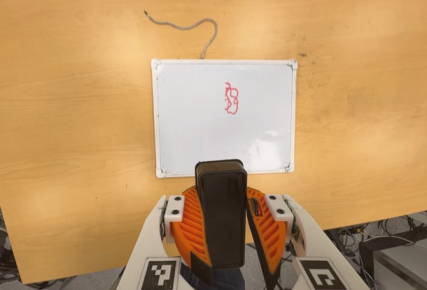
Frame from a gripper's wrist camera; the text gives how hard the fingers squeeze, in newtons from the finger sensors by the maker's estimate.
{"total": 10.5, "left": 10.7, "right": 10.4}